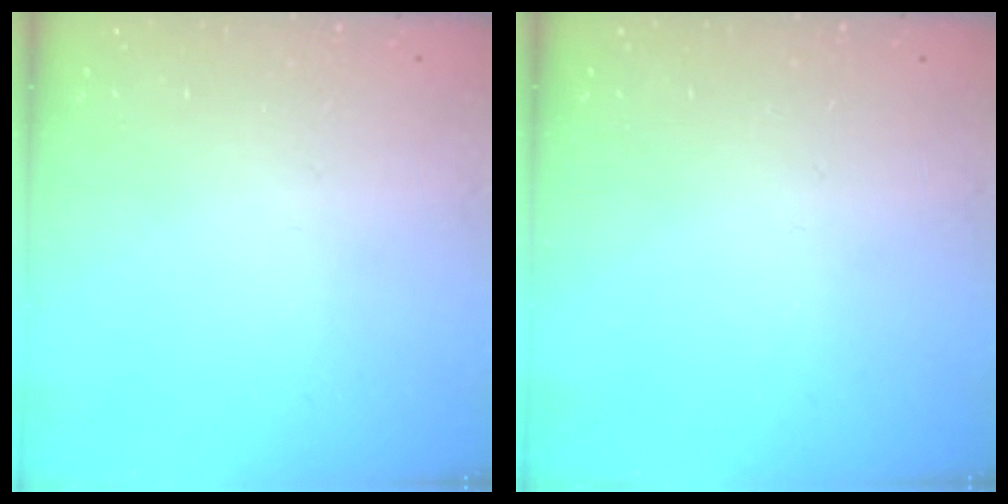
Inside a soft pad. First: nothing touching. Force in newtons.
{"total": 0.0}